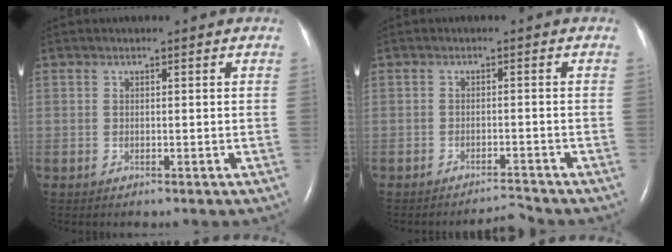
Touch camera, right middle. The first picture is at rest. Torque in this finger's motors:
{"motor_torque": [-0.34, -0.06, -0.04, -0.01]}